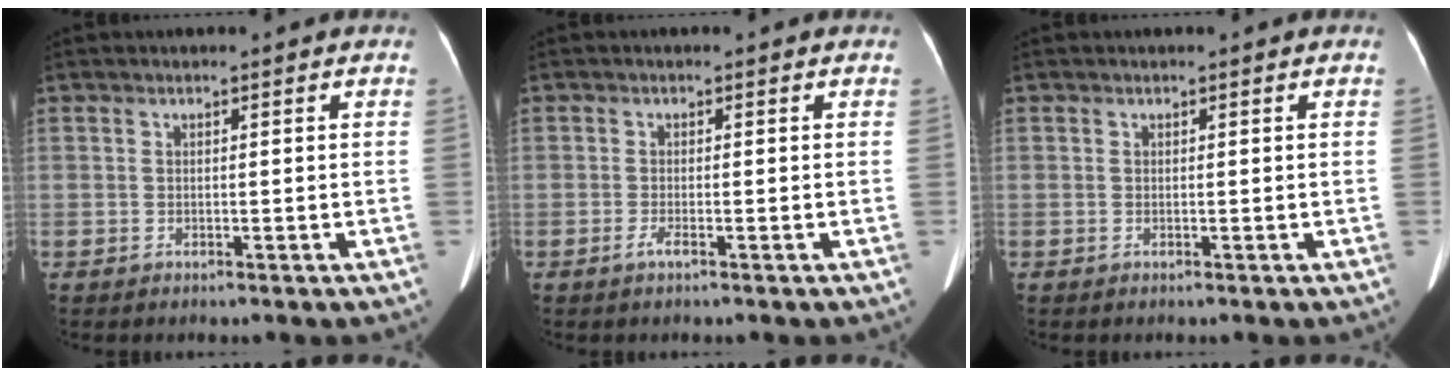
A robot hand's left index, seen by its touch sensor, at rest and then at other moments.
{"total": 1.0, "force": [-0.6, 0.1, 0.8], "torque": [-0.017, -0.001, -0.013]}
{"total": 0.0}